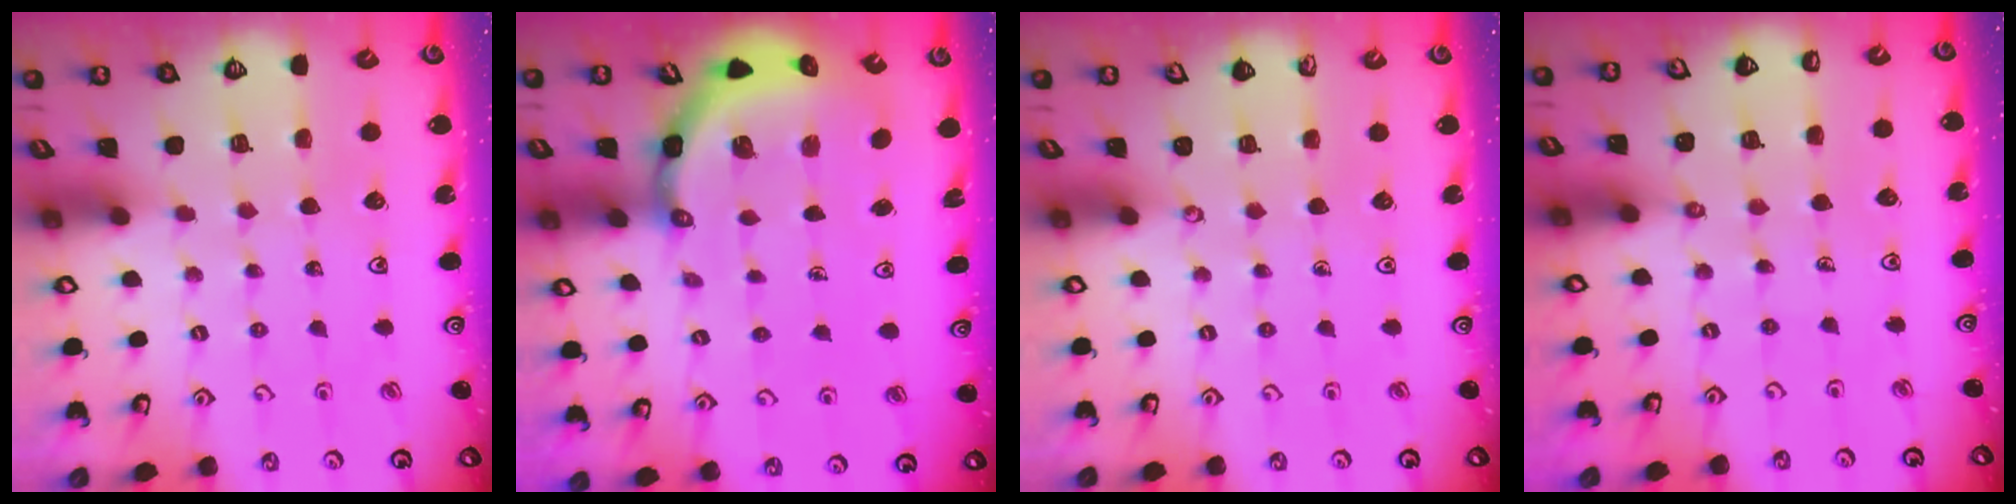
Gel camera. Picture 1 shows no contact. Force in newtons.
{"total": 6.0, "press": 5.7, "slide": 1.8}
{"total": 0.0}
{"total": 0.9, "press": 0.9, "slide": 0.1}